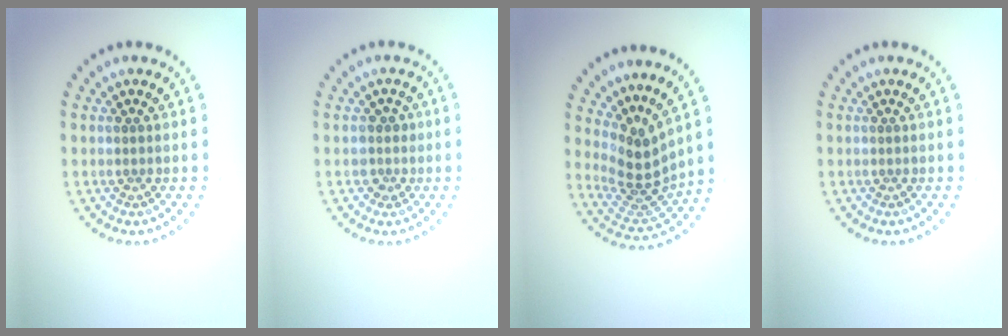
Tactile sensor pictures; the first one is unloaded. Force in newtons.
{"total": 1.5, "press": 1.3, "slide": 0.8}
{"total": 3.9, "press": 2.8, "slide": 2.8}
{"total": 0.0}